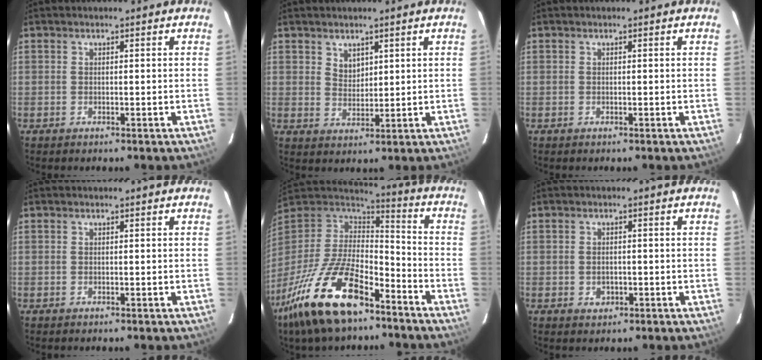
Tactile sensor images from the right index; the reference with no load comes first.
{"total": 3.3, "force": [2.0, 2.3, 1.3], "torque": [-0.015, 0.000, 0.038]}
{"total": 0.0}
{"total": 0.0}
{"total": 24.1, "force": [-15.2, 9.9, 15.8], "torque": [-0.324, -0.032, -0.268]}
{"total": 2.1, "force": [-0.5, 1.8, 0.9], "torque": [-0.016, 0.002, -0.003]}